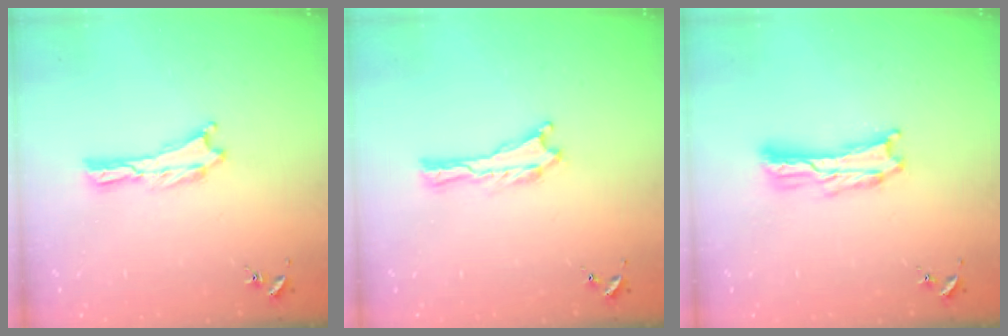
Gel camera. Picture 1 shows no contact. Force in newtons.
{"total": 0.0}
{"total": 2.4, "press": 2.4, "slide": 0.3}